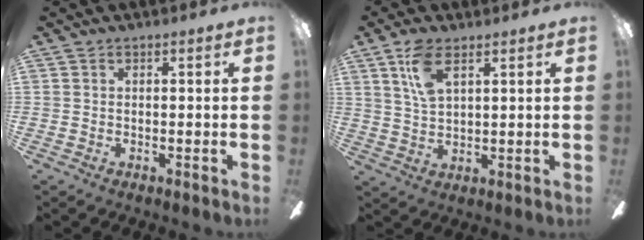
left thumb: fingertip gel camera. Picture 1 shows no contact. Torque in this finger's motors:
{"motor_torque": [-0.13, -0.11, 0.13, -0.09, 0.06]}